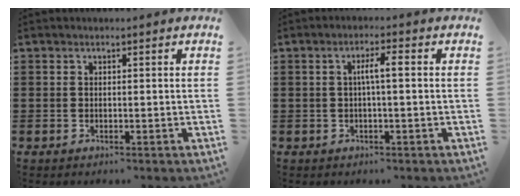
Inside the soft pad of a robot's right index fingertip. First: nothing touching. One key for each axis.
{"total": 3.1, "fx": 0.0, "fy": 0.3, "fz": 3.1, "tx": -0.057, "ty": 0.003, "tz": -0.003}